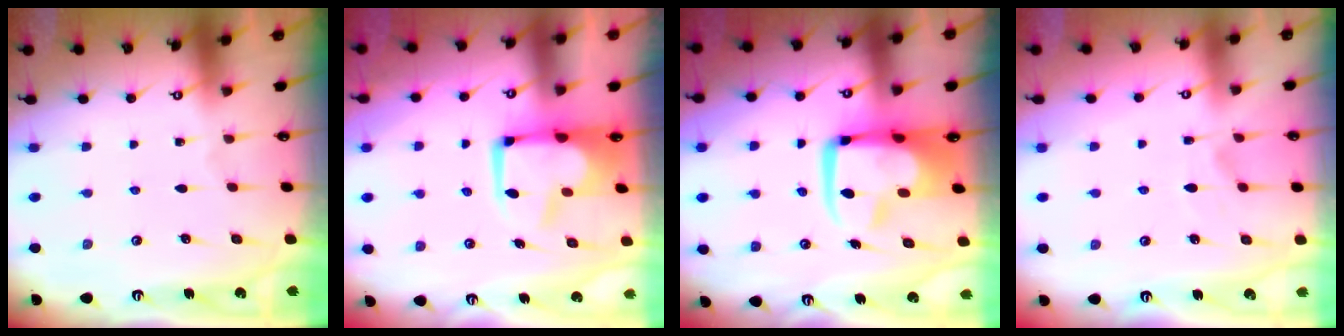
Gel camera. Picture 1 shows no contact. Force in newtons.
{"total": 8.6, "press": 8.5, "slide": 1.2}
{"total": 13.2, "press": 13.0, "slide": 1.9}
{"total": 2.5, "press": 2.2, "slide": 1.2}